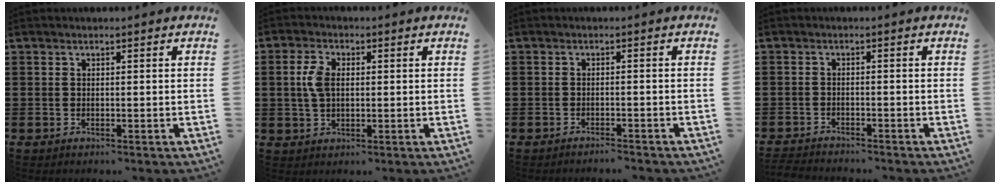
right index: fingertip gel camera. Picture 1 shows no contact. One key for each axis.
{"total": 4.3, "fx": 0.6, "fy": 2.5, "fz": 3.5, "tx": -0.083, "ty": 0.009, "tz": 0.006}
{"total": 1.3, "fx": -1.2, "fy": 0.0, "fz": 0.3, "tx": -0.009, "ty": 0.002, "tz": -0.025}
{"total": 1.9, "fx": -1.9, "fy": 0.1, "fz": -0.1, "tx": -0.004, "ty": 0.001, "tz": -0.042}